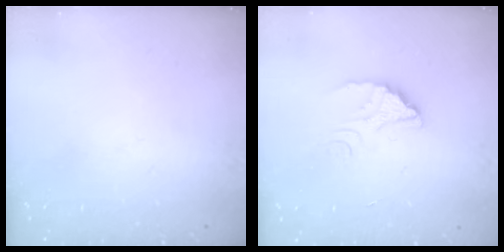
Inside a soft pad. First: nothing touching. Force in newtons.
{"total": 2.7, "press": 2.7, "slide": 0.1}